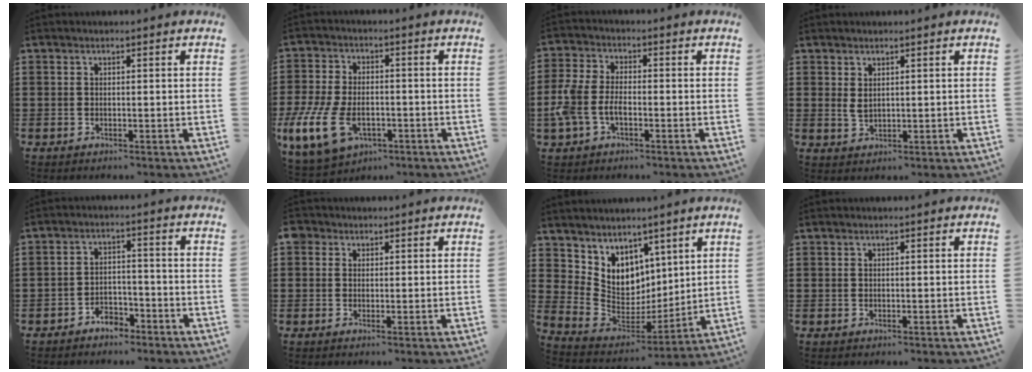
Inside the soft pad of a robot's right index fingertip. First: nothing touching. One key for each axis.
{"total": 8.6, "fx": -2.7, "fy": 4.7, "fz": 6.7, "tx": -0.168, "ty": -0.009, "tz": -0.049}
{"total": 5.6, "fx": -2.0, "fy": 3.2, "fz": 4.2, "tx": -0.115, "ty": -0.003, "tz": -0.048}
{"total": 1.8, "fx": 1.1, "fy": 0.8, "fz": 1.2, "tx": -0.026, "ty": 0.003, "tz": 0.019}
{"total": 3.3, "fx": -2.9, "fy": 1.4, "fz": 0.8, "tx": -0.017, "ty": 0.008, "tz": -0.058}
{"total": 1.2, "fx": 0.5, "fy": 1.1, "fz": 0.1, "tx": -0.007, "ty": 0.006, "tz": 0.009}
{"total": 6.6, "fx": 4.0, "fy": 5.2, "fz": 0.0, "tx": -0.046, "ty": -0.046, "tz": 0.080}
{"total": 0.0}